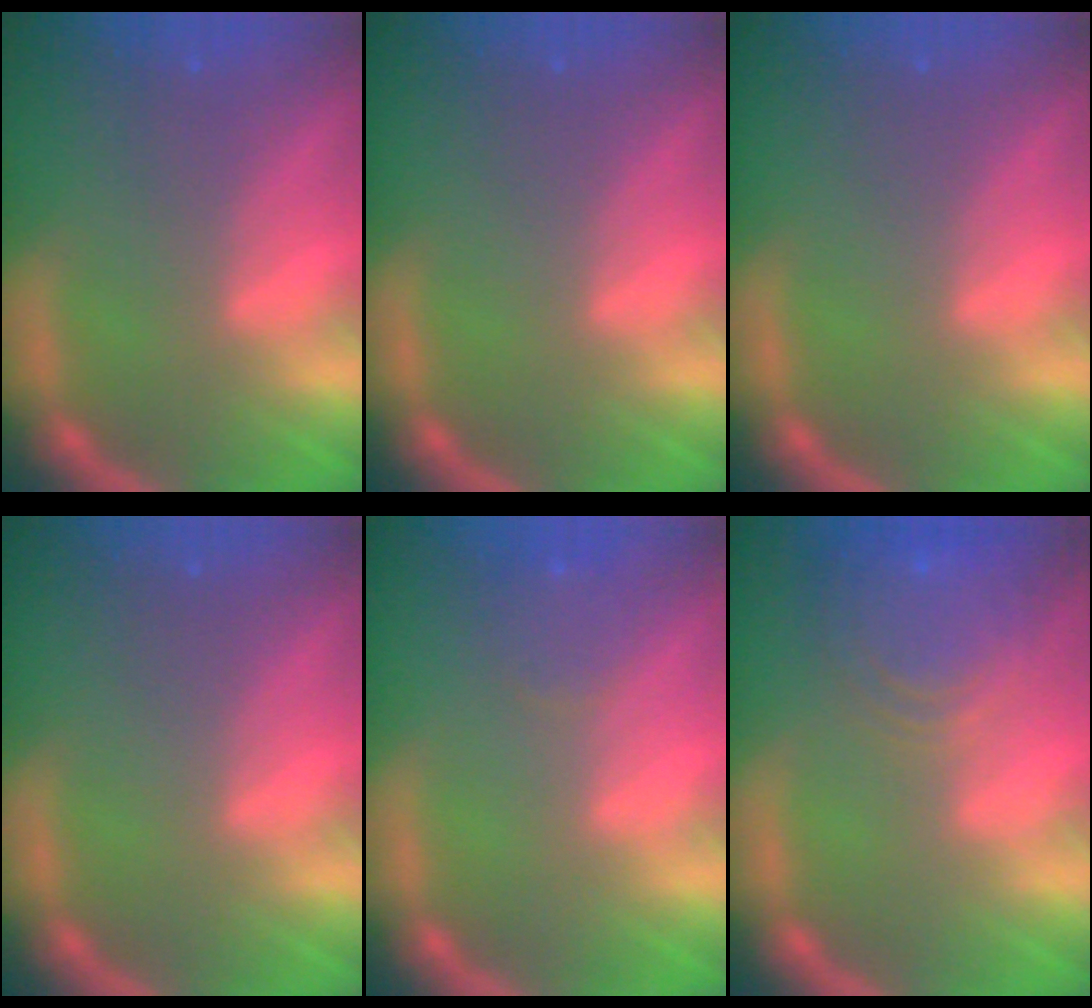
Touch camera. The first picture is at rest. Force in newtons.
{"total": 0.0}
{"total": 0.0}
{"total": 0.0}
{"total": 1.9}
{"total": 7.5}